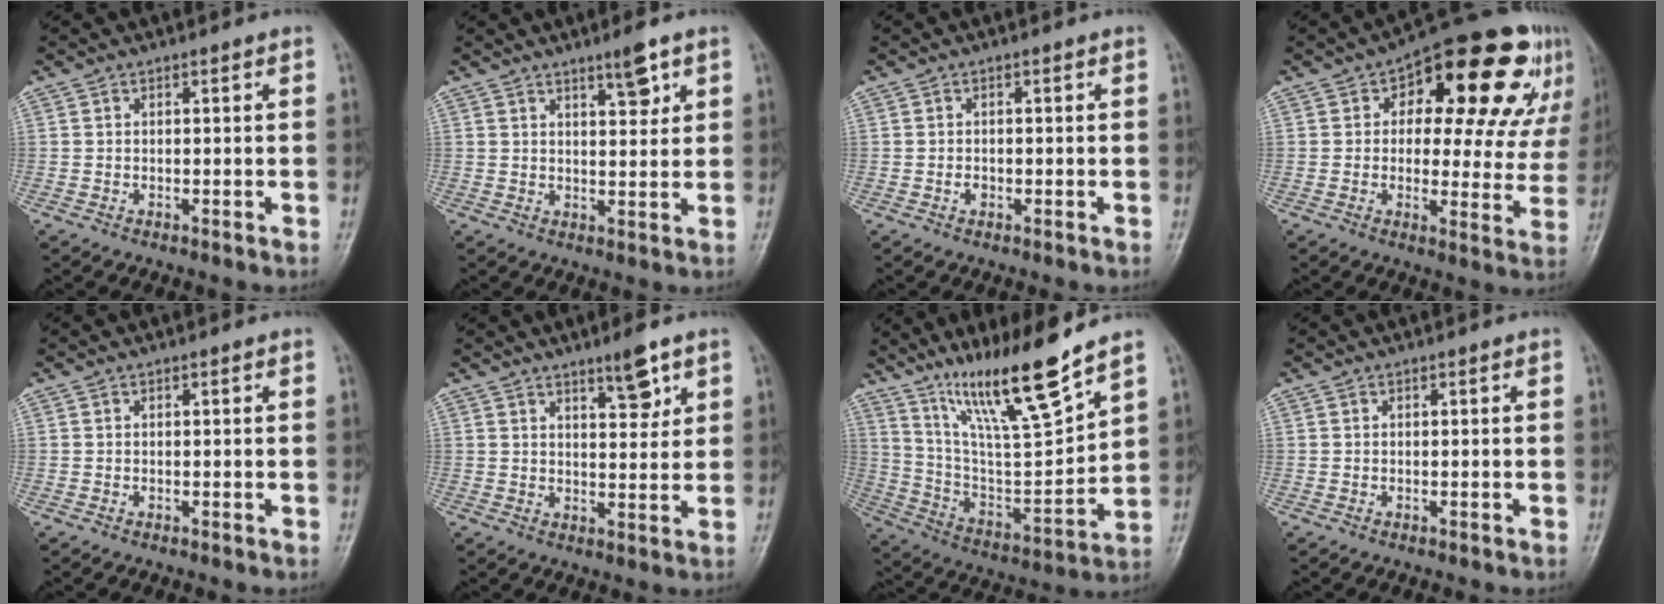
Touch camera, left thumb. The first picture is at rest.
{"total": 4.6, "force": [2.9, 1.2, 3.4], "torque": [-0.044, -0.020, 0.046]}
{"total": 1.1, "force": [-0.4, 0.8, 0.6], "torque": [-0.007, 0.001, -0.008]}
{"total": 21.1, "force": [8.7, 10.7, 15.9], "torque": [-0.148, 0.010, 0.111]}
{"total": 0.0}
{"total": 5.5, "force": [3.6, 1.6, 3.9], "torque": [-0.047, -0.026, 0.055]}
{"total": 18.8, "force": [13.3, 2.1, 13.1], "torque": [-0.206, -0.073, 0.246]}
{"total": 0.0}